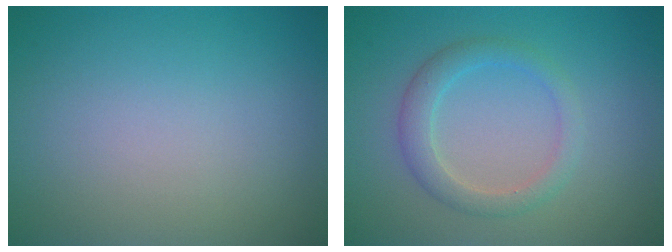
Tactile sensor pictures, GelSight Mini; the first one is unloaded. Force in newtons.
{"total": 2.6, "press": 2.6, "slide": 0.1}